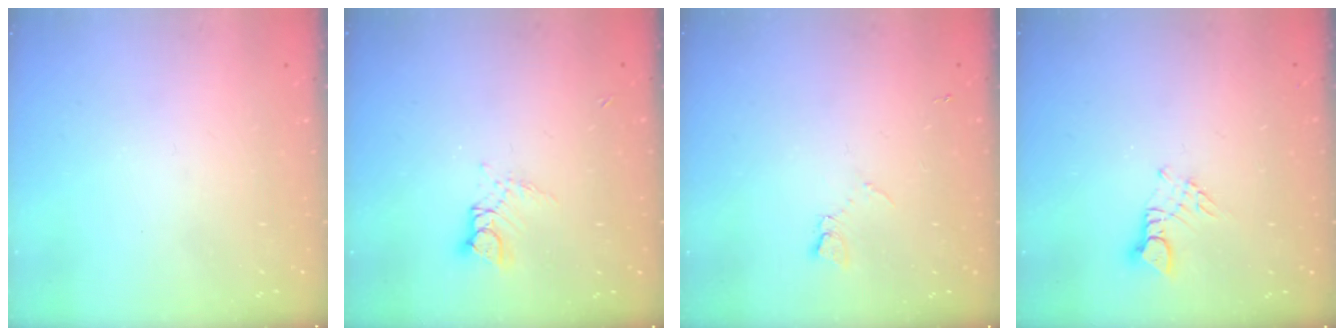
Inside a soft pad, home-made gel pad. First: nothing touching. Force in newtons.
{"total": 5.6, "press": 5.6, "slide": 0.5}
{"total": 4.5, "press": 4.5, "slide": 0.7}
{"total": 3.5, "press": 3.5, "slide": 0.2}